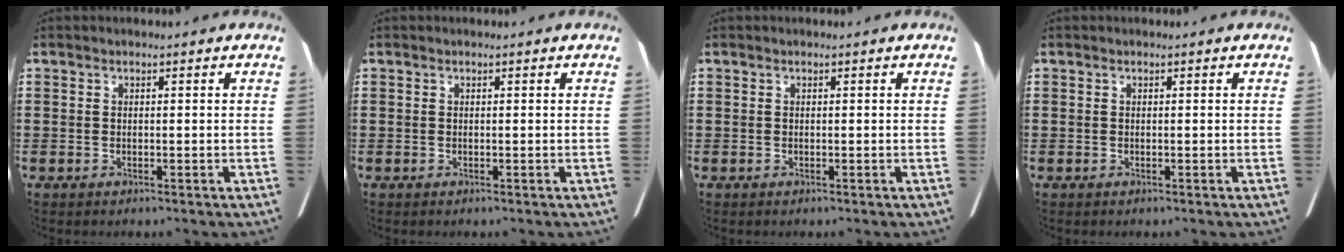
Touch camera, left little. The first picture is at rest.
{"total": 0.0}
{"total": 0.0}
{"total": 0.0}